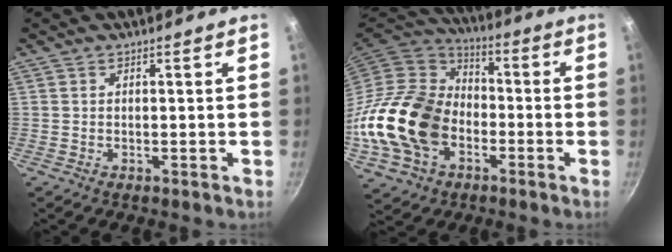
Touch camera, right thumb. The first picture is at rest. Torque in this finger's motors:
{"motor_torque": [2.42, 2.59, 1.93, -0.85, 0.27]}